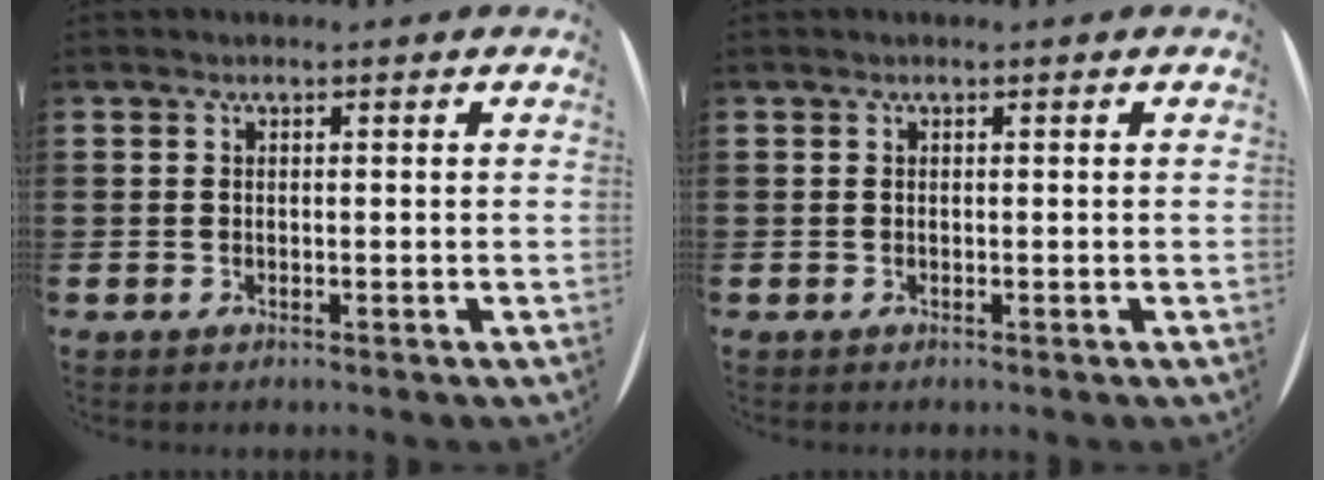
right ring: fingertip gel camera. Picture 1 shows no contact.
{"total": 0.0}